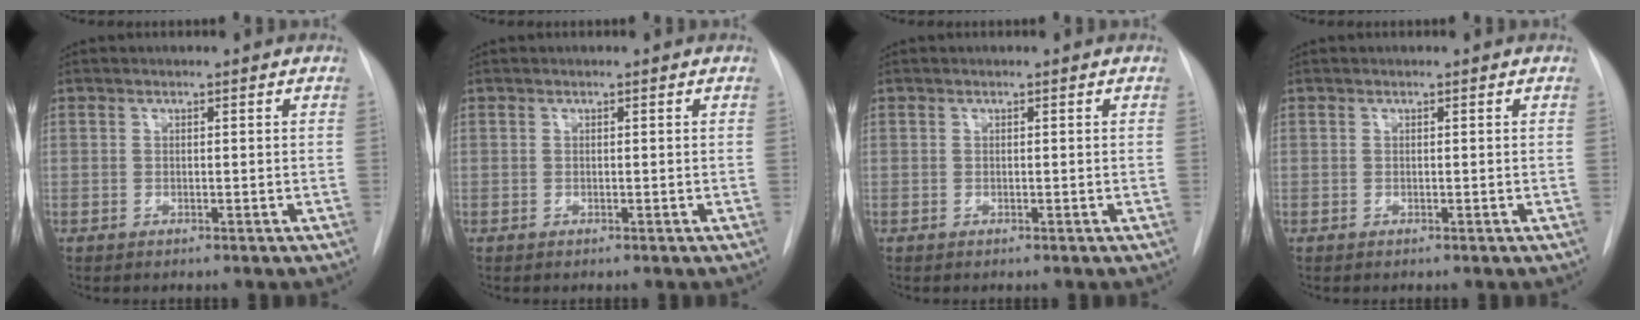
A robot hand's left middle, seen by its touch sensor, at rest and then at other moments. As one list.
[{"total": 0.0}, {"total": 0.0}, {"total": 0.0}]